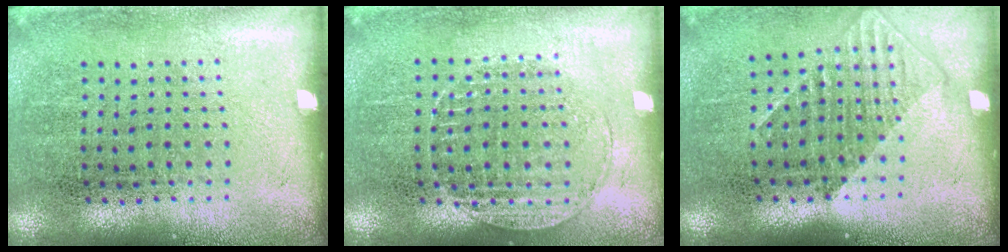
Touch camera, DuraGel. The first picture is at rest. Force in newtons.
{"total": 1.3, "press": 1.1, "slide": 0.6}
{"total": 1.3, "press": 0.9, "slide": 0.9}